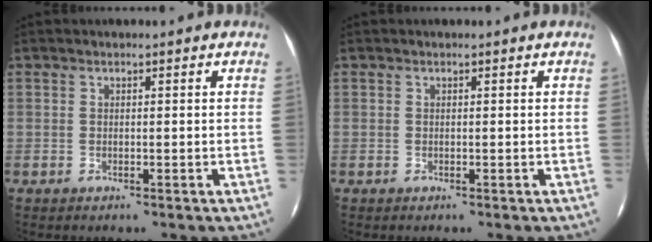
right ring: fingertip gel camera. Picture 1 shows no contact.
{"total": 0.0}